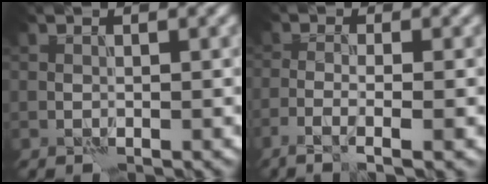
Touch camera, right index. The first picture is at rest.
{"total": 3.1, "force": [-1.7, 0.4, 2.5], "torque": [-0.043, -0.001, -0.040]}